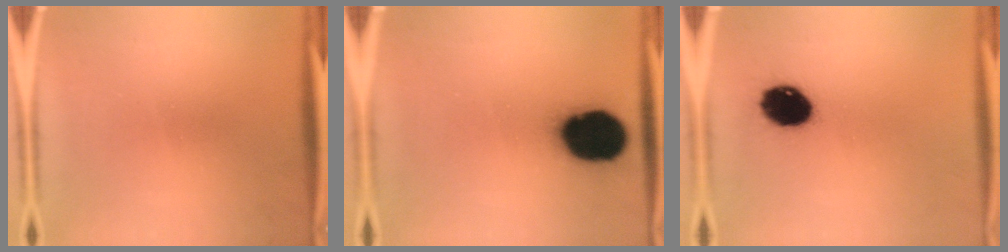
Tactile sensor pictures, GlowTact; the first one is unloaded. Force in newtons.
{"total": 19.3}
{"total": 11.2}